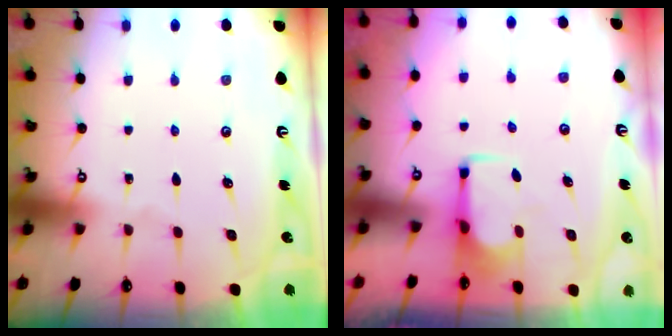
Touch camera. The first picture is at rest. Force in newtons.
{"total": 2.5, "press": 2.3, "slide": 0.9}